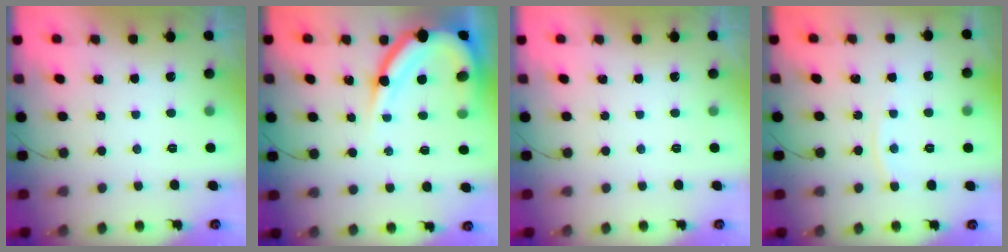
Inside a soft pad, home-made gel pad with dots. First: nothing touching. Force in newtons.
{"total": 13.8, "press": 13.7, "slide": 1.3}
{"total": 0.0}
{"total": 4.4, "press": 4.3, "slide": 0.5}